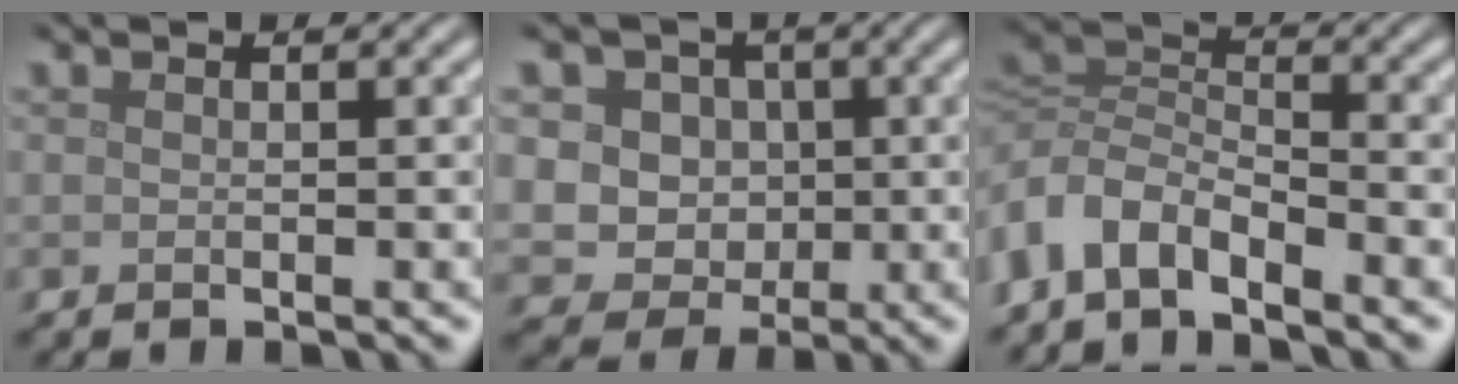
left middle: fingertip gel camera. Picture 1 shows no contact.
{"total": 8.7, "force": [2.0, 7.7, 3.5], "torque": [-0.061, 0.027, 0.017]}
{"total": 5.1, "force": [-3.0, 2.8, 3.0], "torque": [-0.057, 0.000, -0.072]}